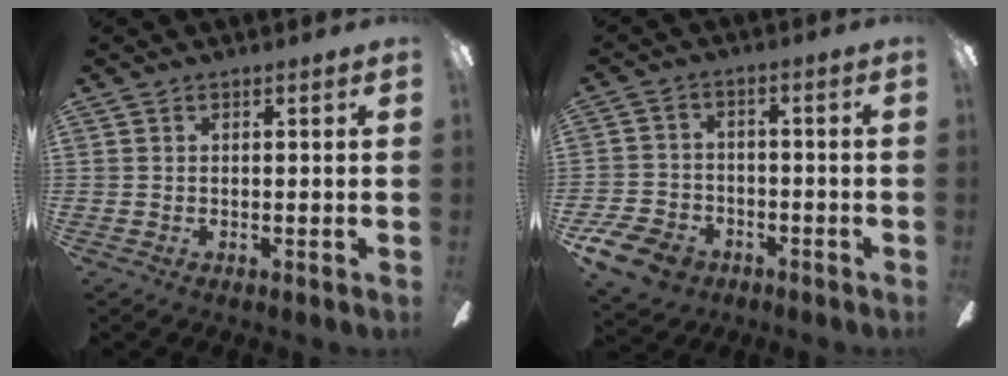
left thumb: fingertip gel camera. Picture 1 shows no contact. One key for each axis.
{"total": 9.2, "fx": -5.8, "fy": 6.1, "fz": 3.8, "tx": -0.093, "ty": 0.037, "tz": -0.110}